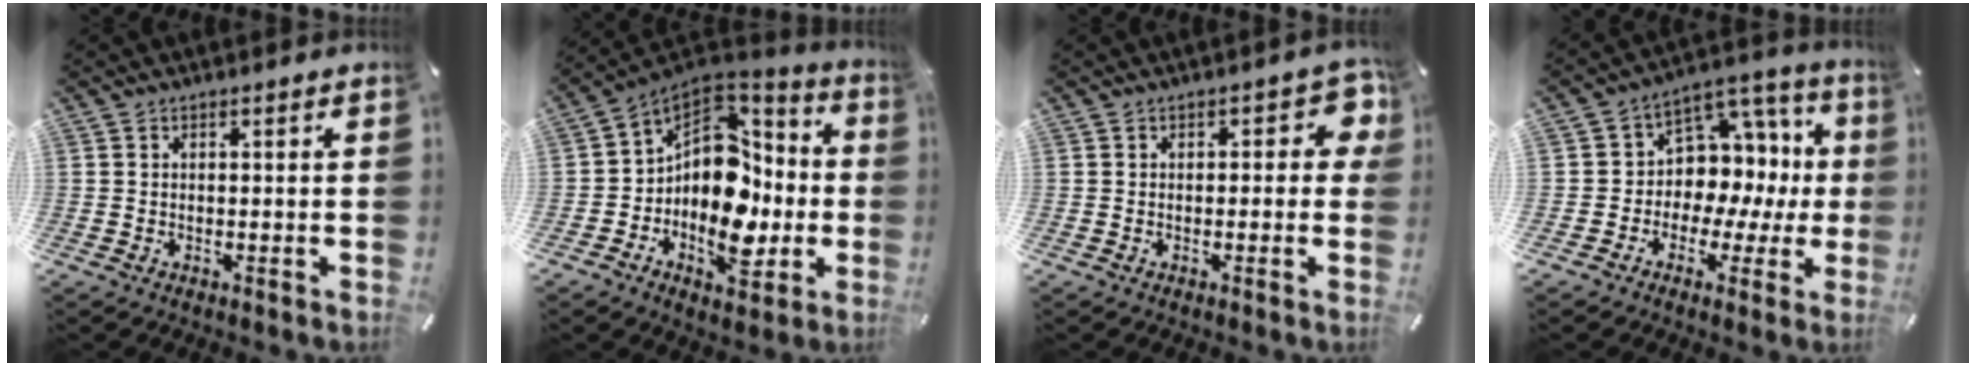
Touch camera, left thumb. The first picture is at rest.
{"total": 15.8, "force": [-2.9, 12.1, 9.7], "torque": [-0.140, -0.011, -0.047]}
{"total": 5.3, "force": [0.7, 2.8, 4.5], "torque": [-0.055, 0.003, 0.007]}
{"total": 10.2, "force": [0.9, 9.3, 4.2], "torque": [-0.058, -0.030, 0.026]}